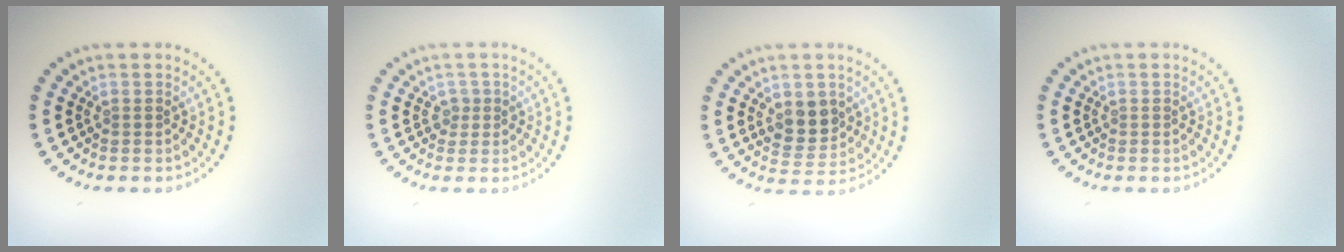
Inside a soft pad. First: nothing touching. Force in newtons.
{"total": 1.1, "press": 0.8, "slide": 0.8}
{"total": 3.5, "press": 3.3, "slide": 0.9}
{"total": 0.0}